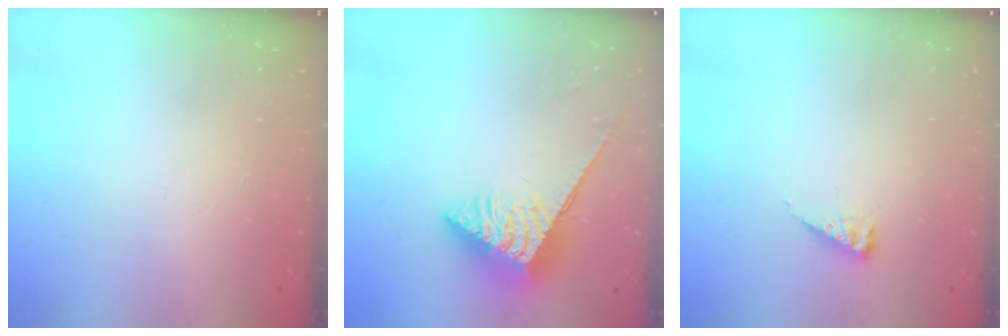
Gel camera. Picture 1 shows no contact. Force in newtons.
{"total": 6.2, "press": 6.2, "slide": 0.4}
{"total": 5.2, "press": 5.1, "slide": 0.6}